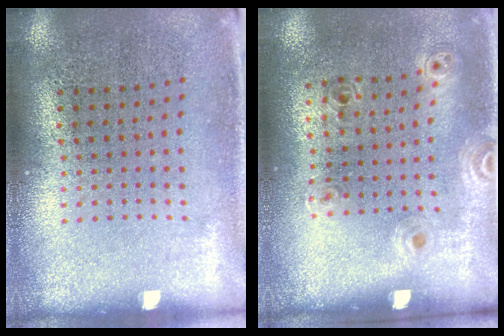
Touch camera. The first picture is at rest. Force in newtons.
{"total": 1.1, "press": 0.9, "slide": 0.6}